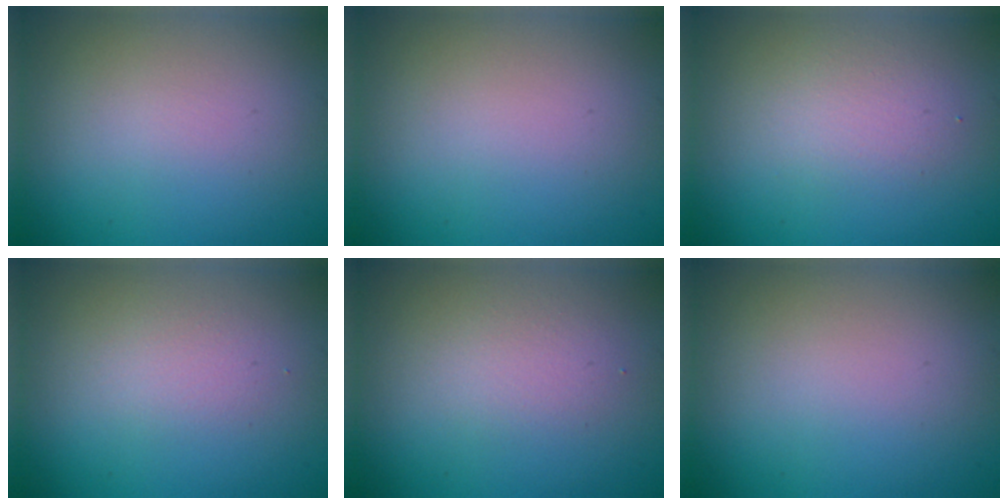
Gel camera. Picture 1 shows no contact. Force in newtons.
{"total": 0.0}
{"total": 2.0, "press": 2.0, "slide": 0.1}
{"total": 1.5, "press": 1.4, "slide": 0.1}
{"total": 1.6, "press": 1.6, "slide": 0.1}
{"total": 0.0}